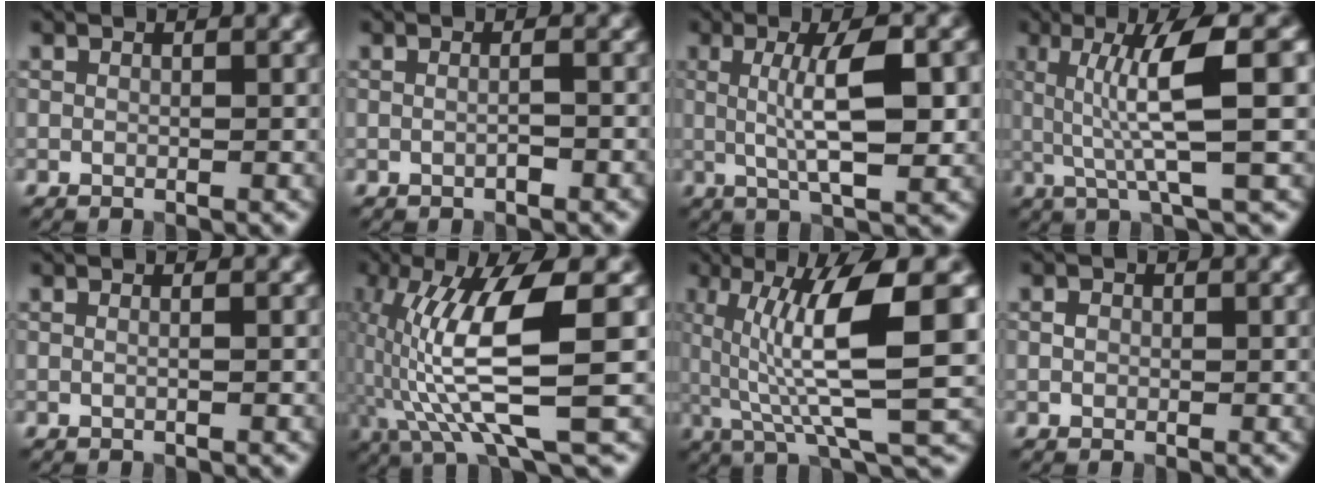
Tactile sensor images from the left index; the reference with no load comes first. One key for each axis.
{"total": 0.9, "fx": -0.4, "fy": 0.1, "fz": 0.8, "tx": -0.016, "ty": 0.001, "tz": -0.010}
{"total": 7.0, "fx": 0.8, "fy": 1.8, "fz": 6.7, "tx": -0.109, "ty": 0.004, "tz": 0.012}
{"total": 7.5, "fx": 0.8, "fy": 1.2, "fz": 7.3, "tx": -0.128, "ty": 0.008, "tz": 0.016}
{"total": 0.9, "fx": 0.2, "fy": 0.4, "fz": 0.8, "tx": -0.005, "ty": -0.009, "tz": -0.005}
{"total": 10.3, "fx": -1.2, "fy": 1.9, "fz": 10.0, "tx": -0.194, "ty": 0.004, "tz": -0.021}
{"total": 9.8, "fx": 1.2, "fy": 2.1, "fz": 9.5, "tx": -0.148, "ty": -0.003, "tz": 0.026}
{"total": 0.8, "fx": 0.0, "fy": 0.7, "fz": 0.4, "tx": -0.007, "ty": -0.001, "tz": -0.002}